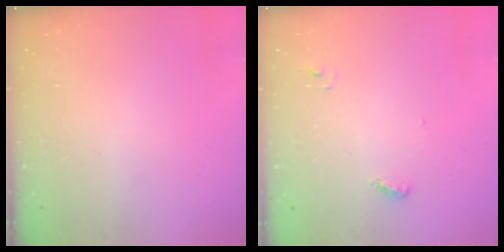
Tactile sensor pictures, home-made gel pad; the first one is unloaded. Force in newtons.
{"total": 5.9, "press": 5.9, "slide": 0.3}